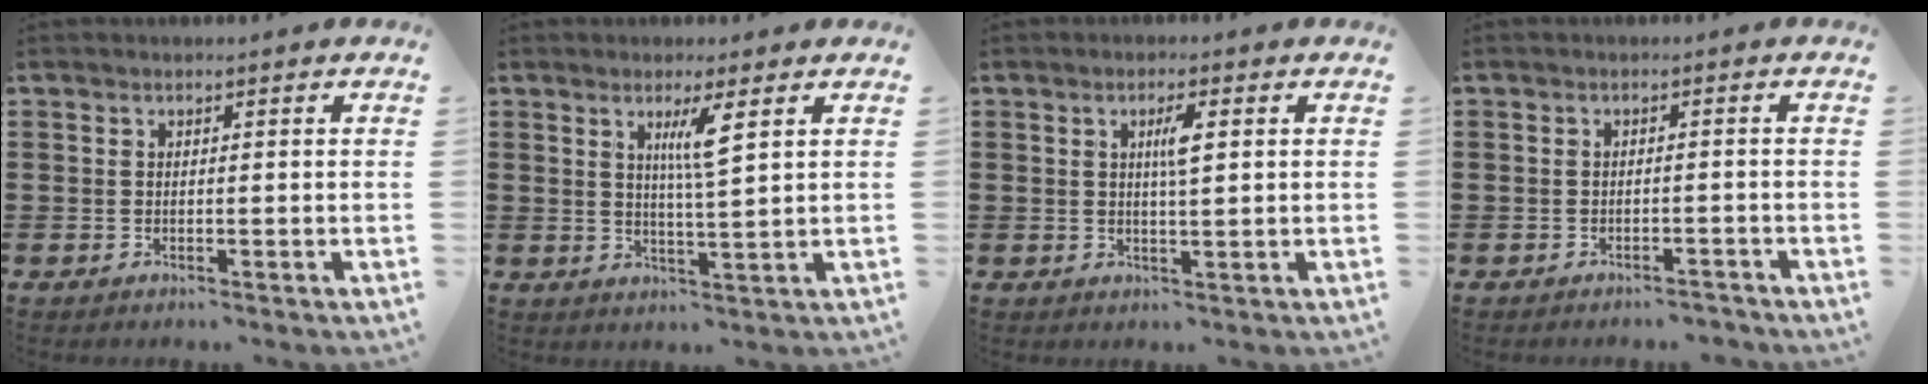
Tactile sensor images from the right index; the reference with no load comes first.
{"total": 4.4, "force": [2.0, 0.0, 4.0], "torque": [-0.075, -0.005, 0.029]}
{"total": 3.1, "force": [0.8, 0.5, 3.0], "torque": [-0.059, 0.005, 0.010]}
{"total": 1.7, "force": [-1.7, 0.2, 0.3], "torque": [-0.010, 0.000, -0.035]}